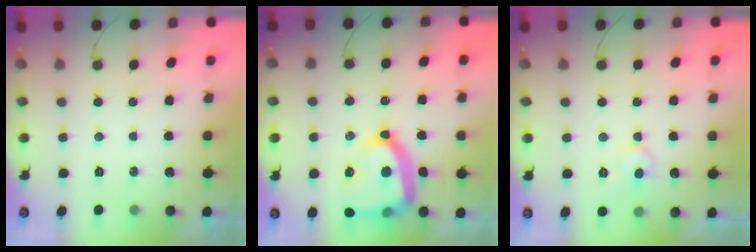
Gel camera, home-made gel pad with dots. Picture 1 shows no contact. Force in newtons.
{"total": 17.3, "press": 17.2, "slide": 1.5}
{"total": 7.1, "press": 7.1, "slide": 0.4}